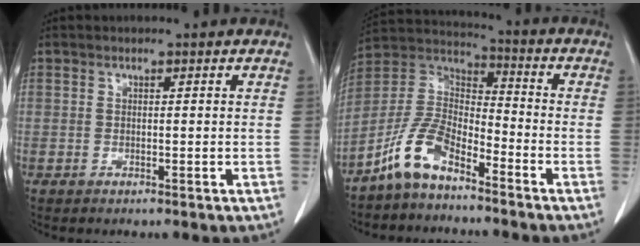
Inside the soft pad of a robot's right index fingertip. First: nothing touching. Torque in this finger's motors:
{"motor_torque": [0.09, -0.20, 0.09, 0.01]}